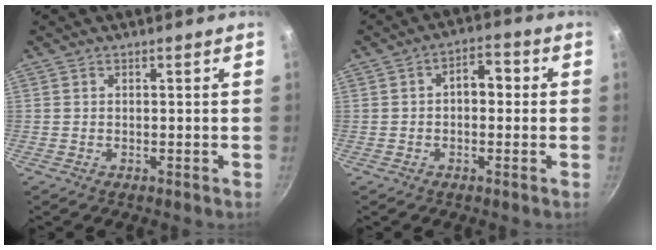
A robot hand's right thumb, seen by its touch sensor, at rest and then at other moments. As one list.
[{"total": 5.2, "force": [0.4, 3.3, 4.1], "torque": [-0.034, 0.017, -0.003]}]